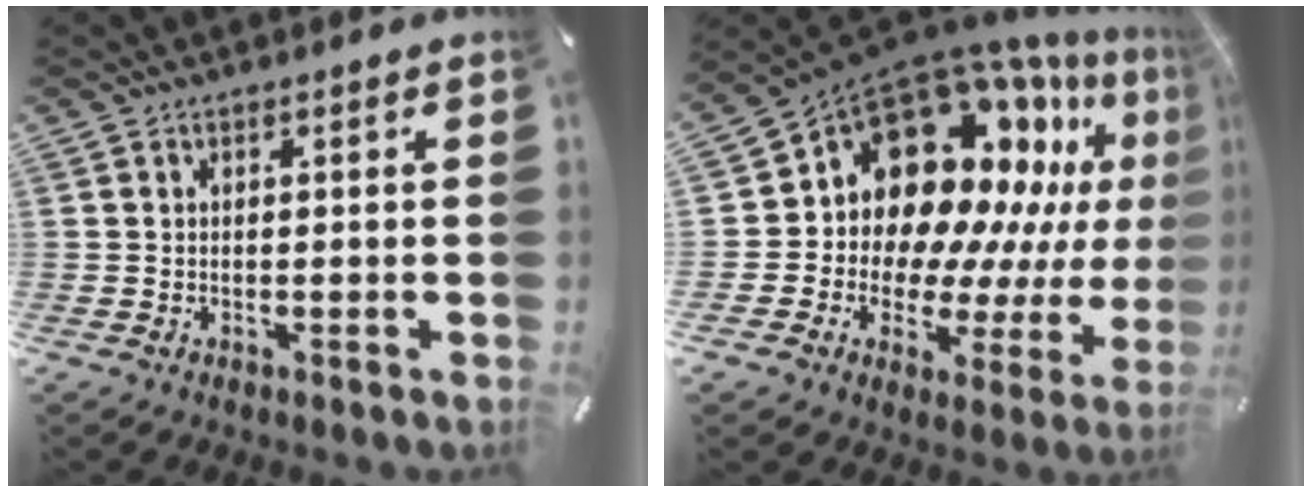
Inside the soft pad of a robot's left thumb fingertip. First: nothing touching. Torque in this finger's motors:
{"motor_torque": [2.50, 2.51, 1.75, 0.48, 0.16]}